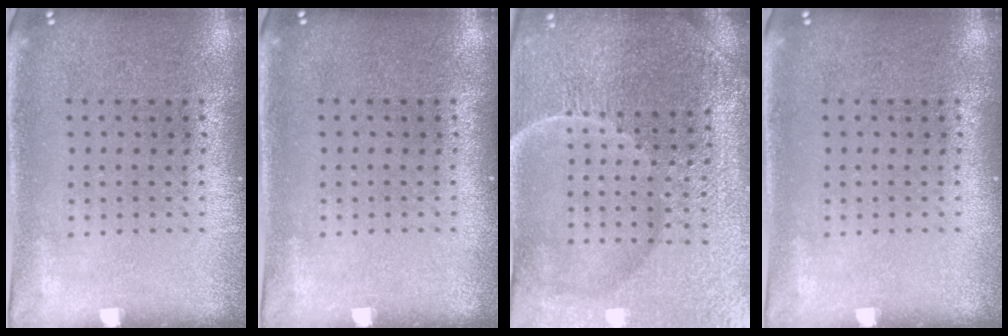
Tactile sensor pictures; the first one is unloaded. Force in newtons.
{"total": 0.0}
{"total": 5.7, "press": 5.3, "slide": 2.2}
{"total": 0.0}